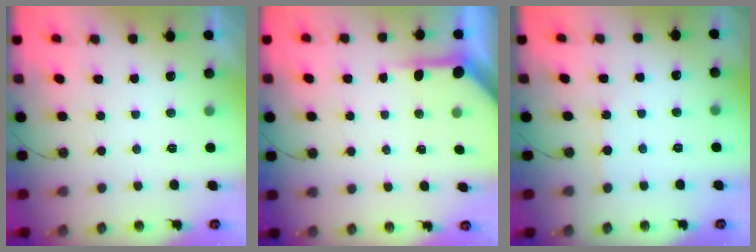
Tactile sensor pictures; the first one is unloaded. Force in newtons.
{"total": 4.4, "press": 4.3, "slide": 0.3}
{"total": 2.3, "press": 2.3, "slide": 0.3}